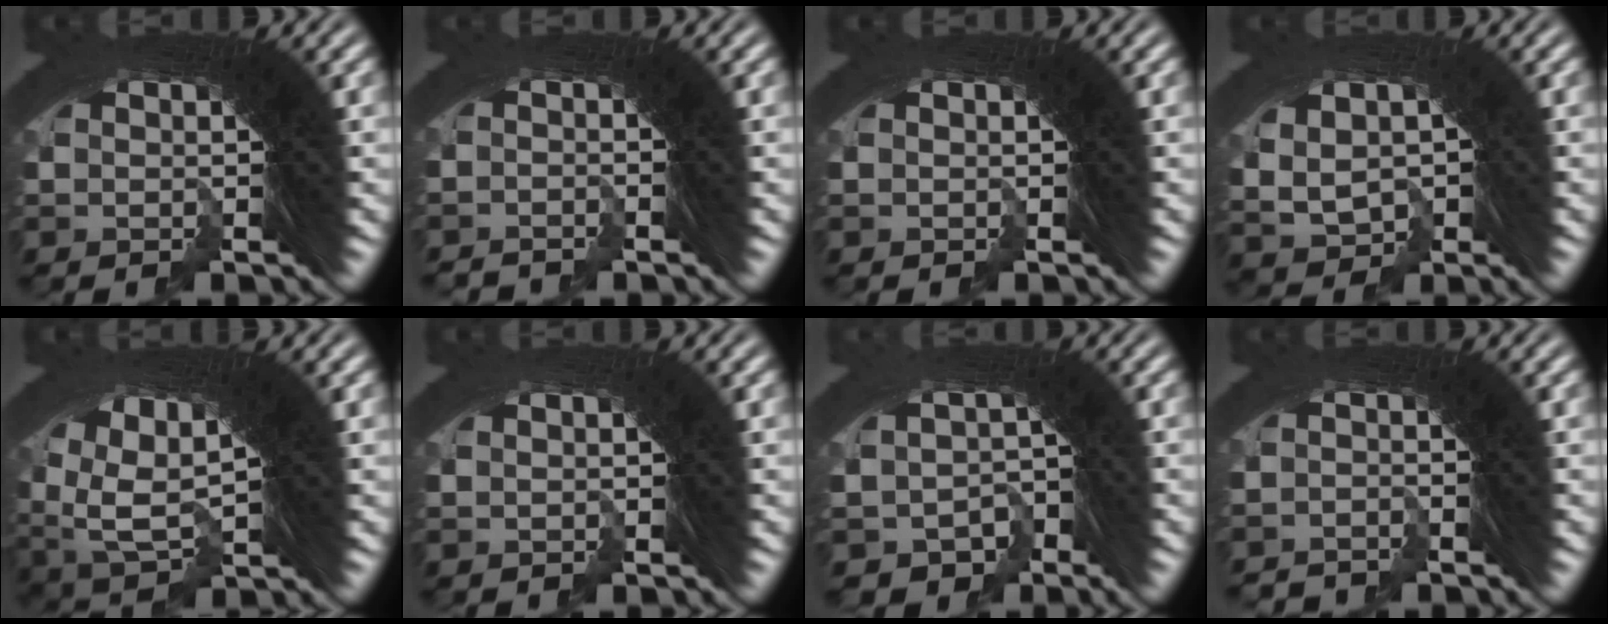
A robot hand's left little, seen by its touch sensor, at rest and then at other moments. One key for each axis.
{"total": 2.4, "fx": -1.8, "fy": -0.1, "fz": -1.5, "tx": 0.018, "ty": -0.008, "tz": -0.029}
{"total": 0.0}
{"total": 6.0, "fx": -2.4, "fy": 5.3, "fz": 1.6, "tx": -0.072, "ty": -0.027, "tz": -0.029}
{"total": 12.0, "fx": -0.5, "fy": 9.2, "fz": 7.8, "tx": -0.185, "ty": -0.047, "tz": 0.004}
{"total": 1.1, "fx": -0.6, "fy": -0.3, "fz": -0.9, "tx": 0.008, "ty": -0.006, "tz": -0.005}
{"total": 7.1, "fx": -5.4, "fy": 4.5, "fz": -1.1, "tx": -0.017, "ty": -0.044, "tz": -0.077}
{"total": 3.5, "fx": -2.6, "fy": -0.1, "fz": -2.2, "tx": 0.024, "ty": -0.012, "tz": -0.042}